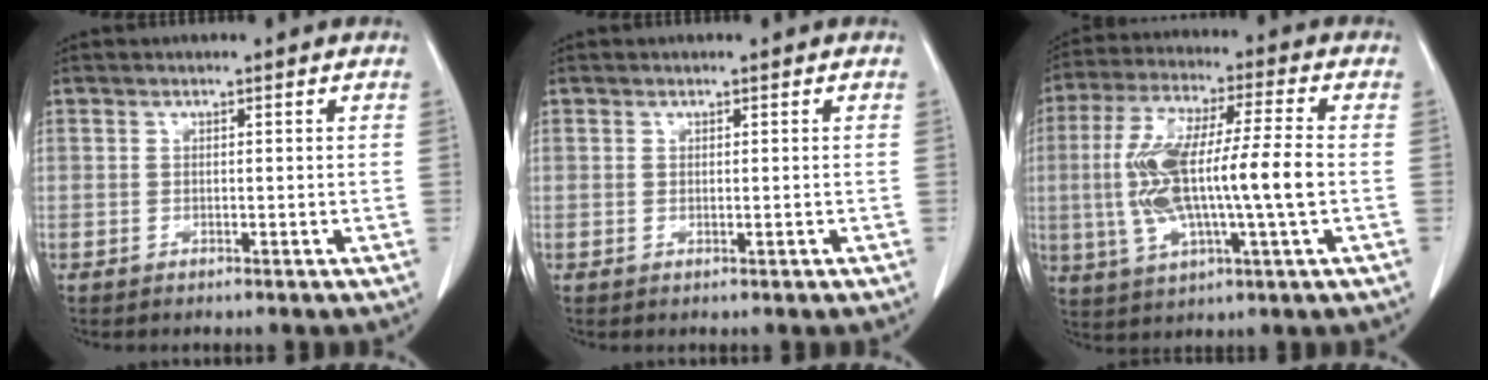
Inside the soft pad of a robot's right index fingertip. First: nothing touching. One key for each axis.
{"total": 0.0}
{"total": 15.3, "fx": -1.1, "fy": 1.8, "fz": 15.1, "tx": -0.307, "ty": 0.010, "tz": -0.020}